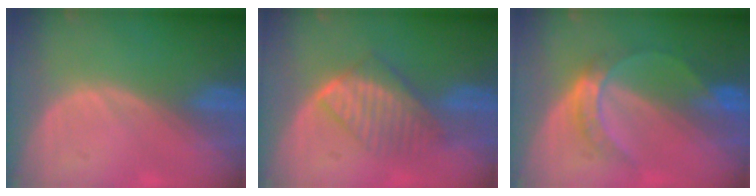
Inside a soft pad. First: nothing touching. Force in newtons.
{"total": 6.5, "press": 6.3, "slide": 1.7}
{"total": 5.0, "press": 4.8, "slide": 1.3}